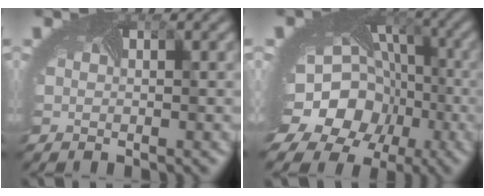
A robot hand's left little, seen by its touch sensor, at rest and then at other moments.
{"total": 16.0, "force": [-5.6, 13.6, 6.3], "torque": [-0.144, -0.043, -0.093]}